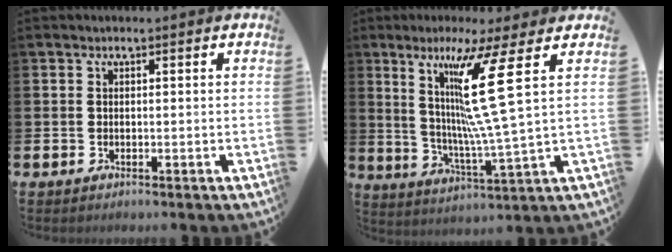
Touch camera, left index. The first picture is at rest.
{"total": 13.4, "force": [5.0, 0.0, 12.4], "torque": [-0.236, -0.011, 0.075]}